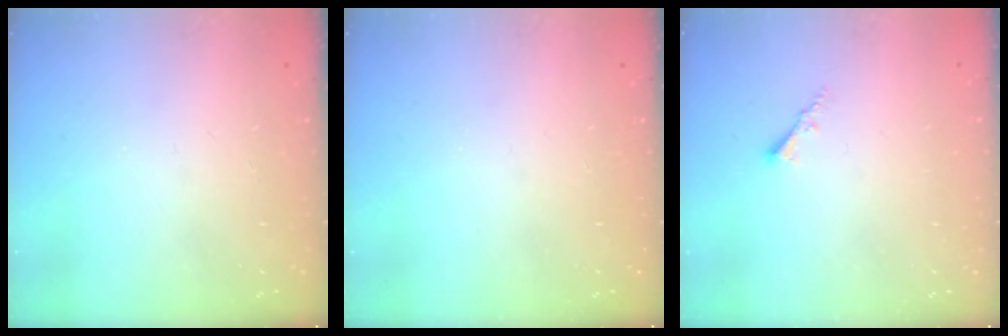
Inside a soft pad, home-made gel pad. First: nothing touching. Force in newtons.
{"total": 0.0}
{"total": 2.1, "press": 2.1, "slide": 0.3}